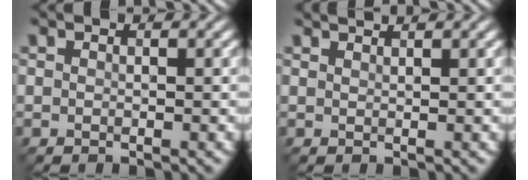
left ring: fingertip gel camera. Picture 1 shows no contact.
{"total": 1.5, "force": [1.4, 0.3, 0.6], "torque": [0.001, -0.002, 0.012]}